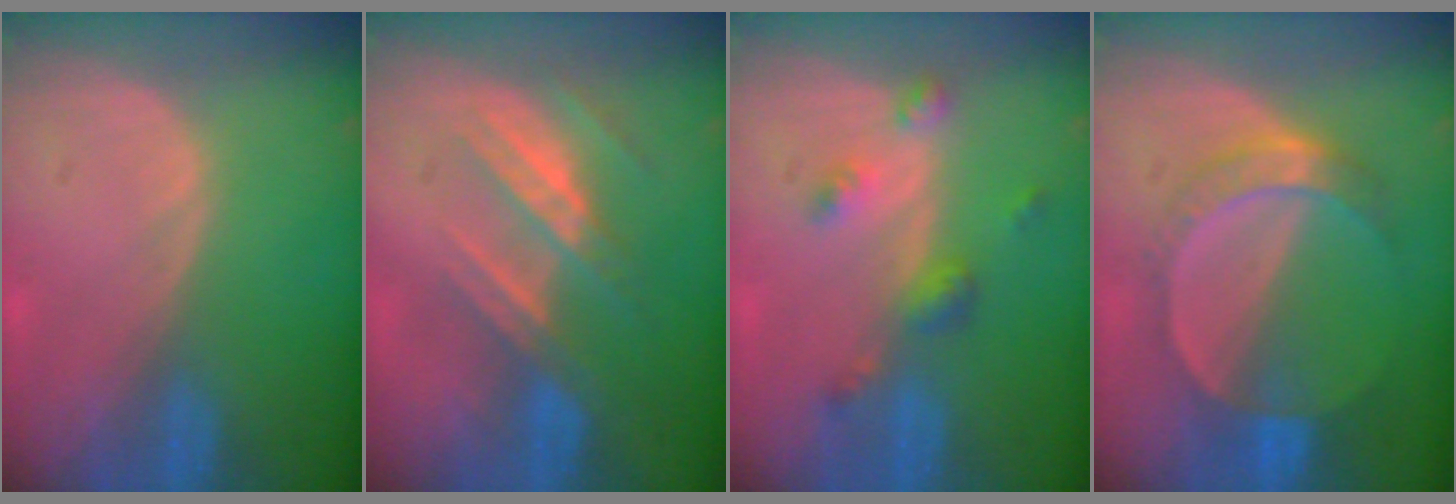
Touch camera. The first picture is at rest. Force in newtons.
{"total": 7.2, "press": 6.6, "slide": 2.7}
{"total": 4.7, "press": 4.2, "slide": 2.2}
{"total": 7.3, "press": 6.4, "slide": 3.6}